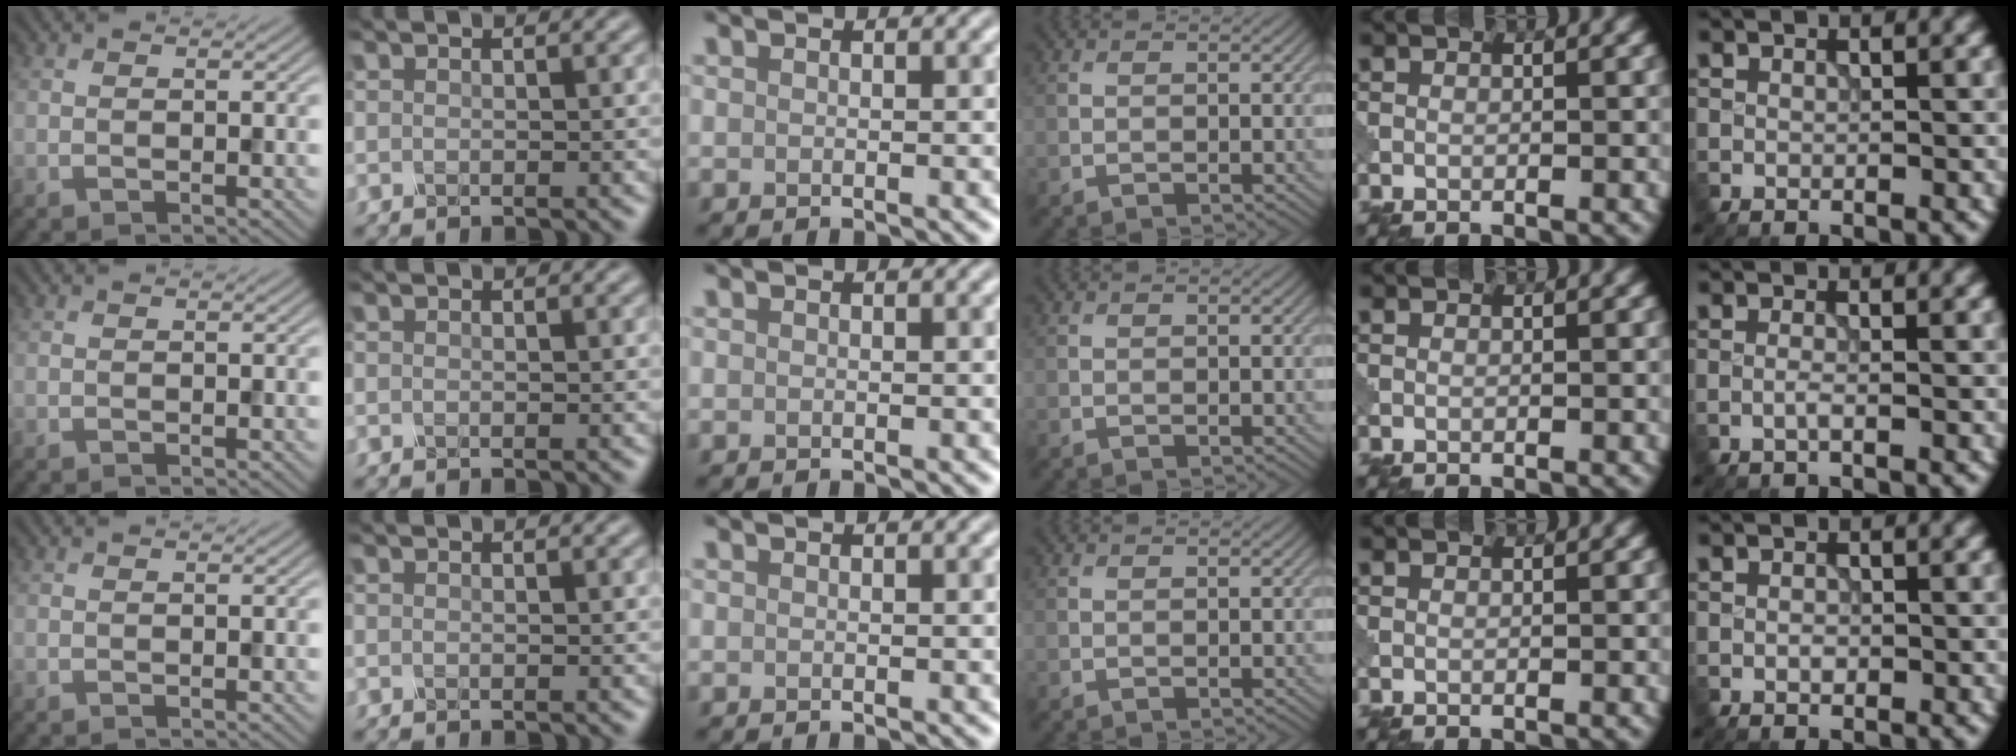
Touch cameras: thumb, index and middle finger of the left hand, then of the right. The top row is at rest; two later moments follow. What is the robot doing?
{"motion": "shake", "object": "sieve"}